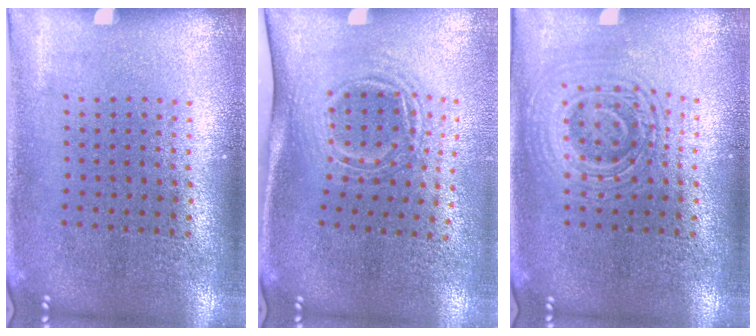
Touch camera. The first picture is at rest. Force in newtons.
{"total": 1.7, "press": 1.1, "slide": 1.2}
{"total": 2.8, "press": 2.8, "slide": 0.5}